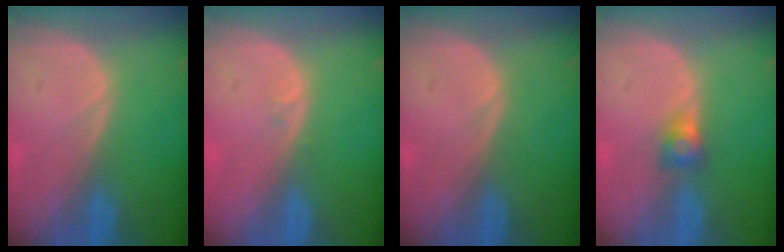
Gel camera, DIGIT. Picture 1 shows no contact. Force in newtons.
{"total": 0.6, "press": 0.5, "slide": 0.4}
{"total": 0.0}
{"total": 2.6, "press": 2.4, "slide": 1.0}